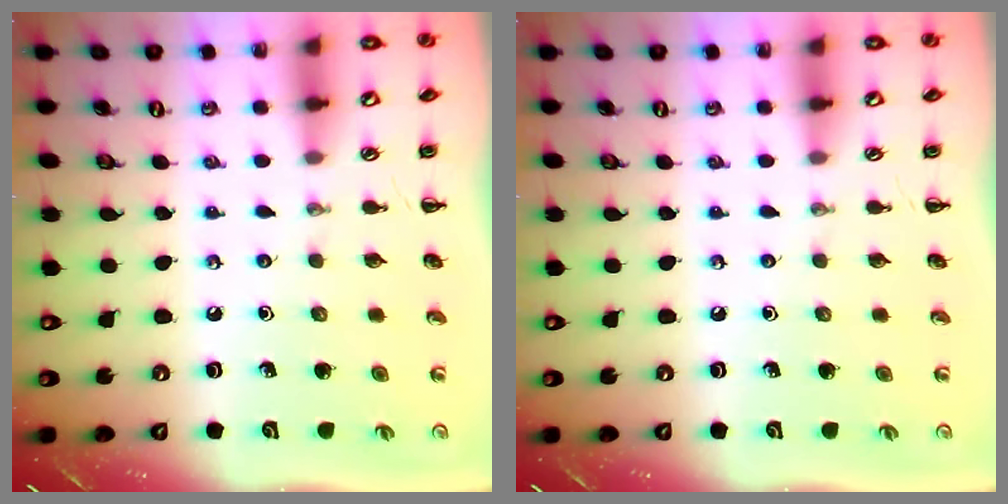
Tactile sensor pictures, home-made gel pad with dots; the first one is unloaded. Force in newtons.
{"total": 0.0}